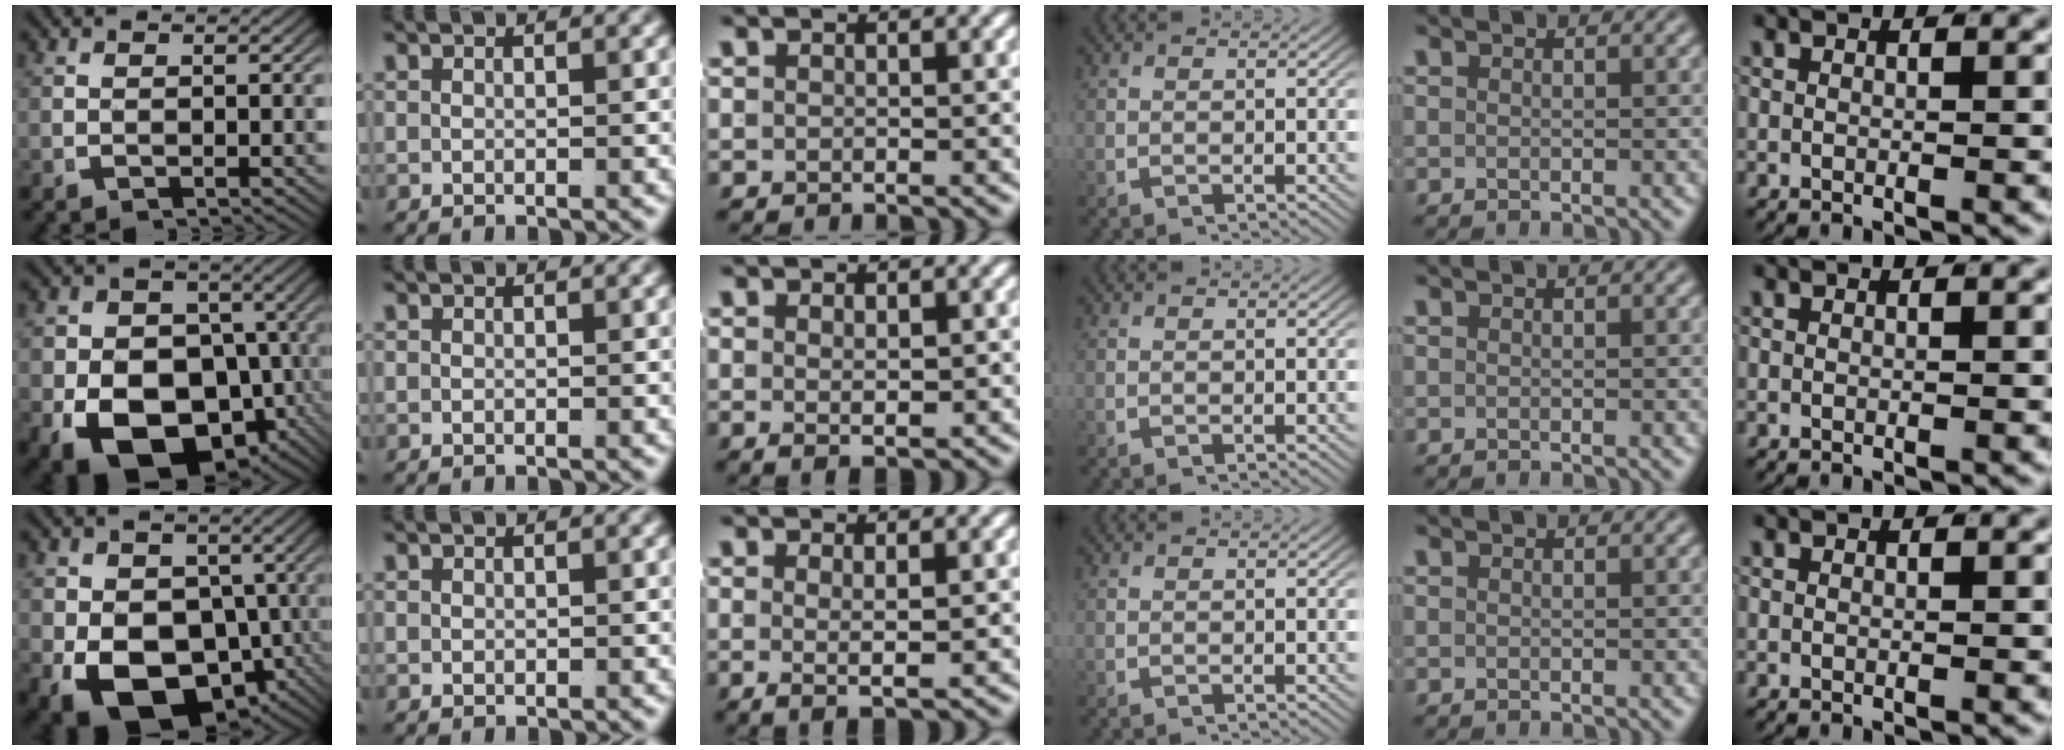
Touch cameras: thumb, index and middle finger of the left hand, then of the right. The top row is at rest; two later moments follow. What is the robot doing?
{"motion": "lift_and_place", "object": "shorts"}